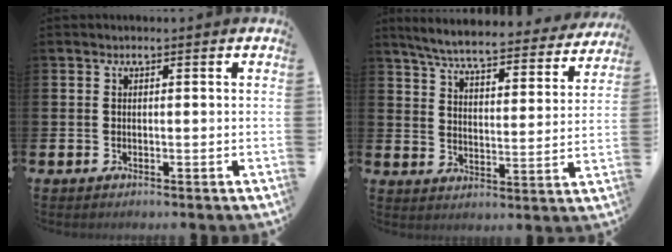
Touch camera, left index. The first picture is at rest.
{"total": 6.4, "force": [5.9, 0.7, 2.4], "torque": [-0.066, -0.044, 0.096]}